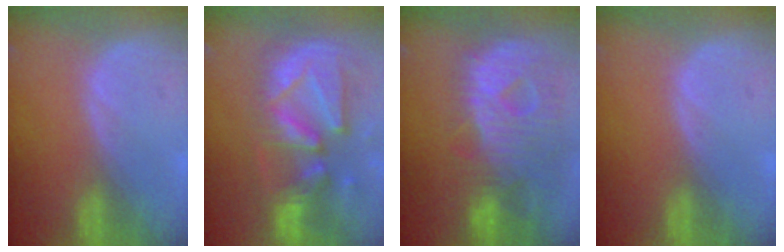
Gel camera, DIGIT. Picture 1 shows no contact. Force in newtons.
{"total": 13.3, "press": 11.4, "slide": 6.9}
{"total": 12.6, "press": 10.8, "slide": 6.5}
{"total": 0.0}